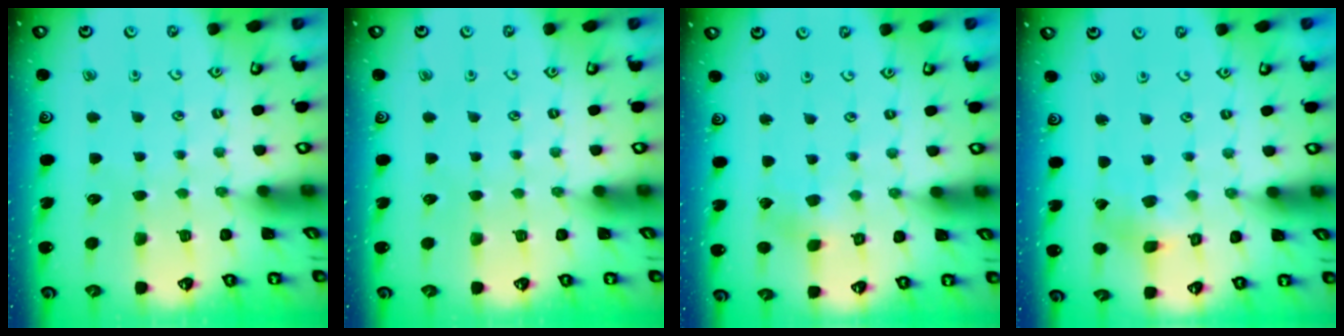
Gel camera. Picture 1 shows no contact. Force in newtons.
{"total": 0.0}
{"total": 2.8, "press": 2.8, "slide": 0.1}
{"total": 1.4, "press": 1.4, "slide": 0.1}